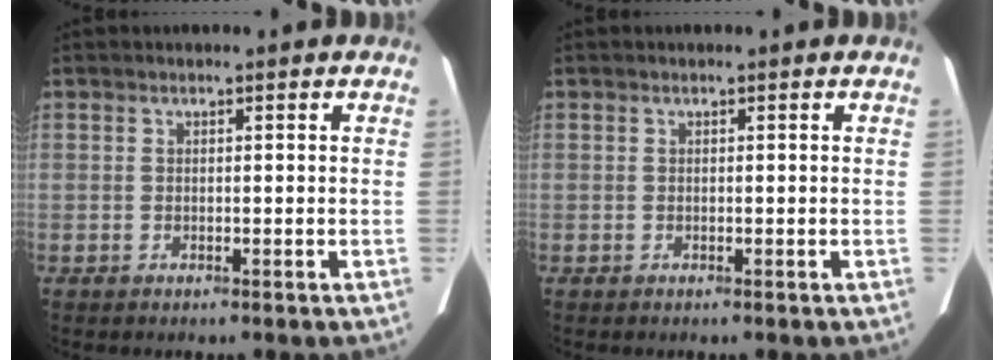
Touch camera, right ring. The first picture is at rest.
{"total": 0.0}